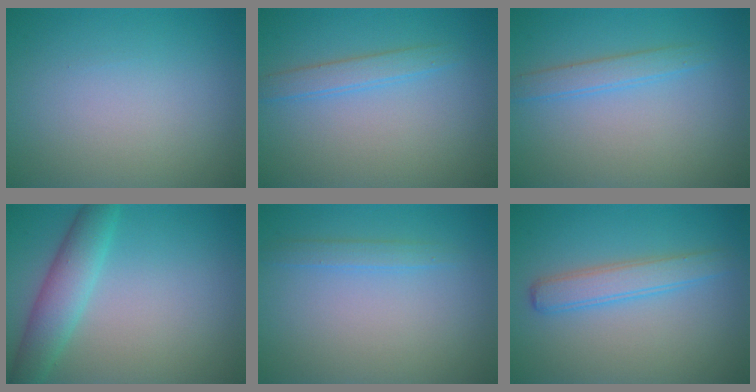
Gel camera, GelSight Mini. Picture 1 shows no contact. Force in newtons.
{"total": 1.9, "press": 1.9, "slide": 0.1}
{"total": 1.9, "press": 1.9, "slide": 0.1}
{"total": 4.0, "press": 4.0, "slide": 0.2}
{"total": 1.3, "press": 1.3, "slide": 0.2}
{"total": 2.9, "press": 2.9, "slide": 0.1}